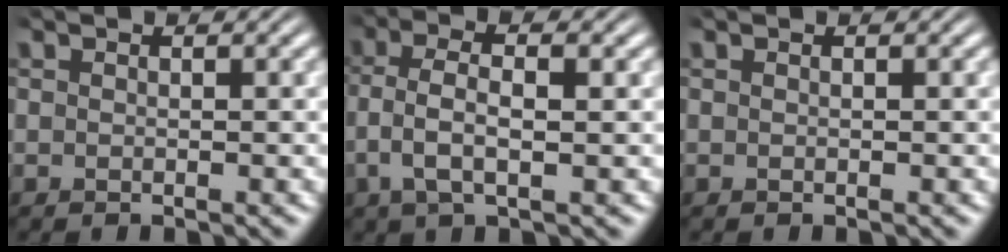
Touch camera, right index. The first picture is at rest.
{"total": 4.0, "force": [0.0, 1.7, 3.5], "torque": [-0.084, -0.003, 0.004]}
{"total": 0.0}